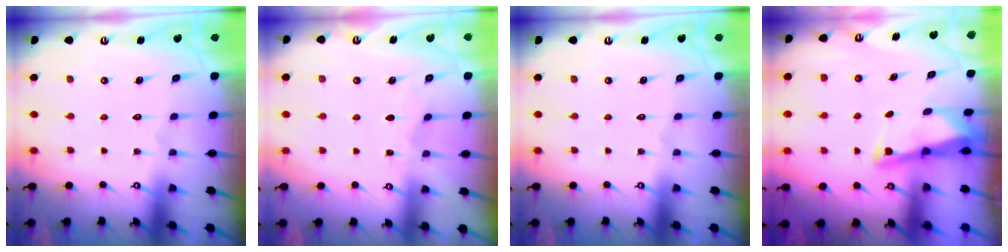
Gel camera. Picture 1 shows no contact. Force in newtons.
{"total": 3.1, "press": 3.1, "slide": 0.5}
{"total": 0.0}
{"total": 2.7, "press": 2.7, "slide": 0.2}